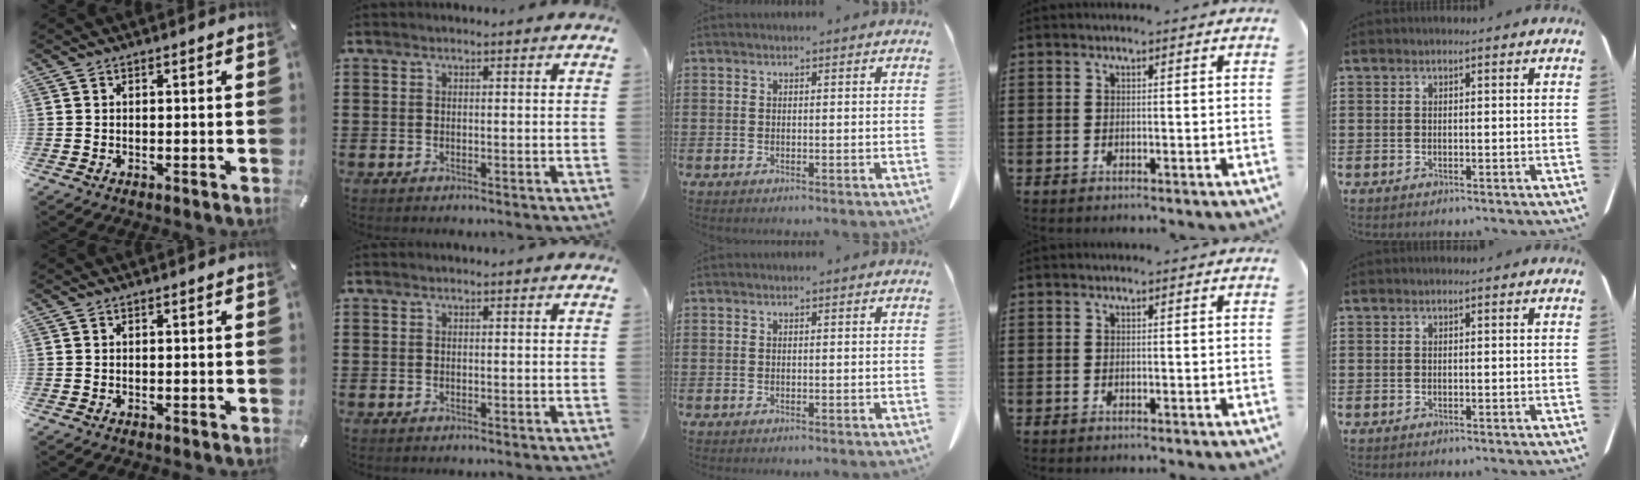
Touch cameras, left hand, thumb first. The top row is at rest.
{}